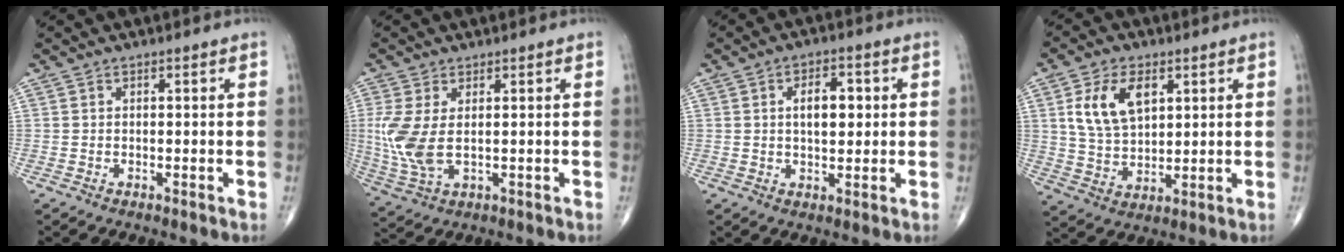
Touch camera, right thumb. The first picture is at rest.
{"total": 8.7, "force": [0.5, 4.3, 7.5], "torque": [-0.193, -0.009, 0.023]}
{"total": 6.6, "force": [1.1, 3.6, 5.5], "torque": [-0.069, 0.003, 0.015]}
{"total": 10.8, "force": [3.8, 6.4, 7.9], "torque": [-0.135, -0.009, 0.076]}